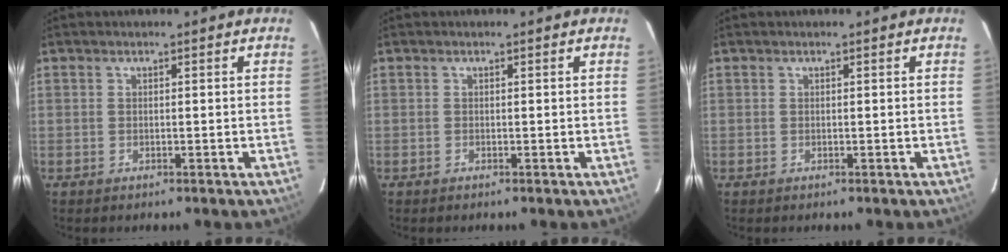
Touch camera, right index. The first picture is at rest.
{"total": 0.0}
{"total": 0.0}